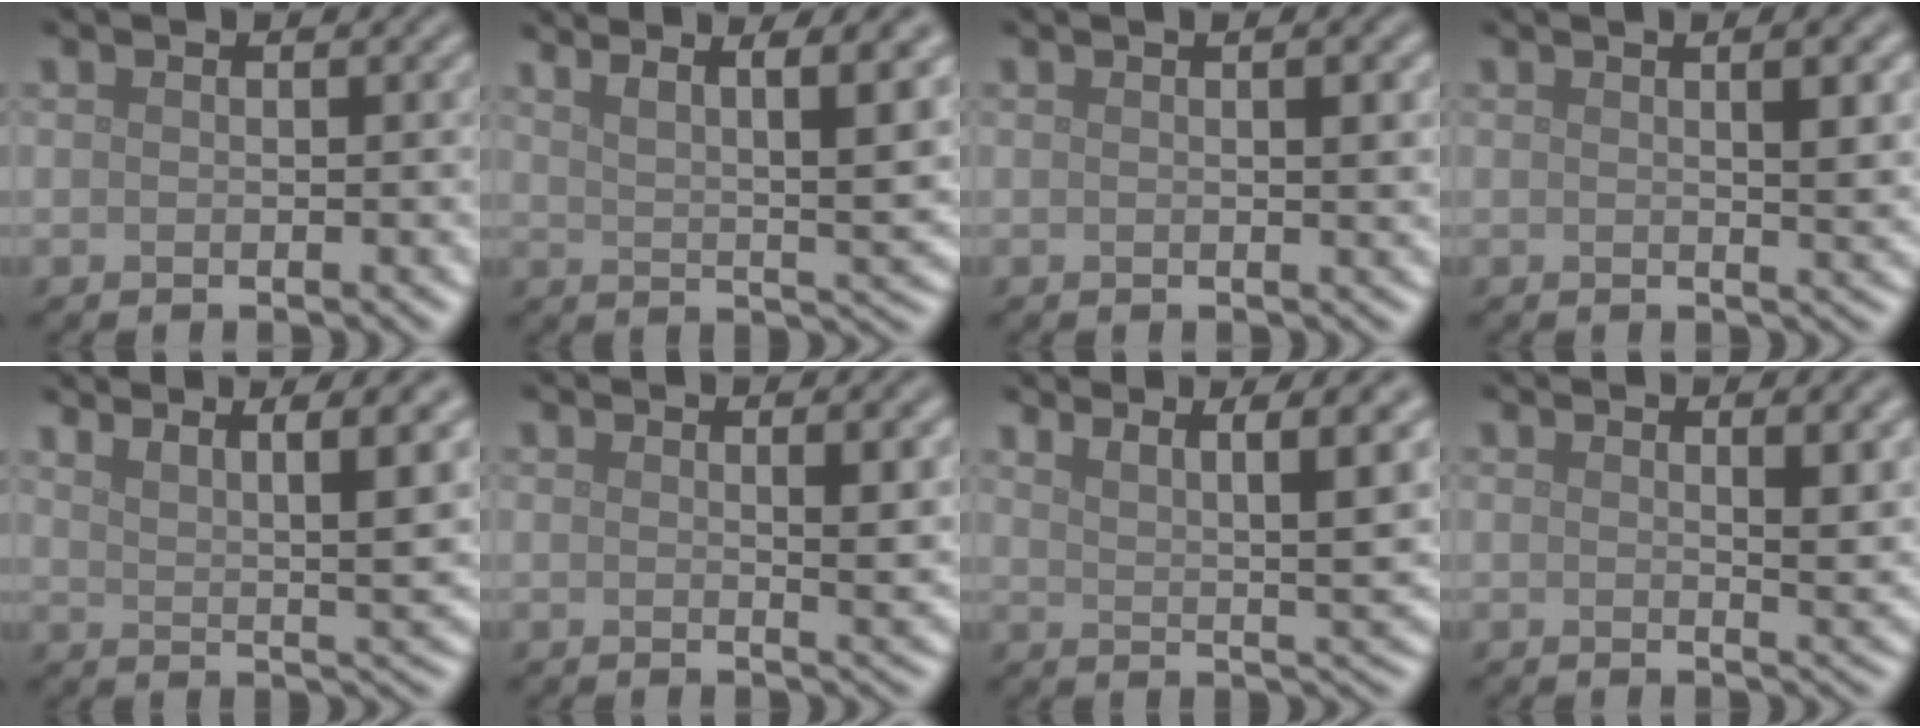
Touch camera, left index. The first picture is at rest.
{"total": 8.8, "force": [5.3, 2.2, 6.7], "torque": [-0.066, 0.021, 0.064]}
{"total": 2.2, "force": [0.6, 0.5, 2.0], "torque": [-0.022, 0.006, 0.007]}
{"total": 3.5, "force": [1.1, 0.9, 3.2], "torque": [-0.035, 0.004, 0.014]}
{"total": 6.8, "force": [4.3, 1.6, 5.1], "torque": [-0.054, 0.011, 0.064]}
{"total": 2.9, "force": [1.0, 0.8, 2.6], "torque": [-0.028, -0.002, 0.015]}
{"total": 6.2, "force": [3.8, 1.6, 4.7], "torque": [-0.047, 0.007, 0.059]}
{"total": 3.3, "force": [1.3, 1.0, 2.8], "torque": [-0.030, -0.002, 0.021]}